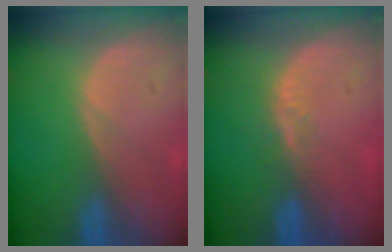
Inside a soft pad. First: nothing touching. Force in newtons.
{"total": 2.4, "press": 1.8, "slide": 1.5}